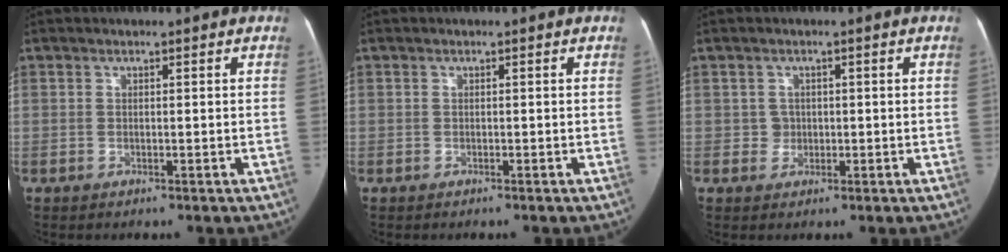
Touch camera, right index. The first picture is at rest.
{"total": 0.8, "force": [-0.3, 0.7, -0.1], "torque": [0.004, 0.007, -0.008]}
{"total": 2.2, "force": [0.0, 2.1, 0.4], "torque": [-0.002, 0.006, 0.003]}